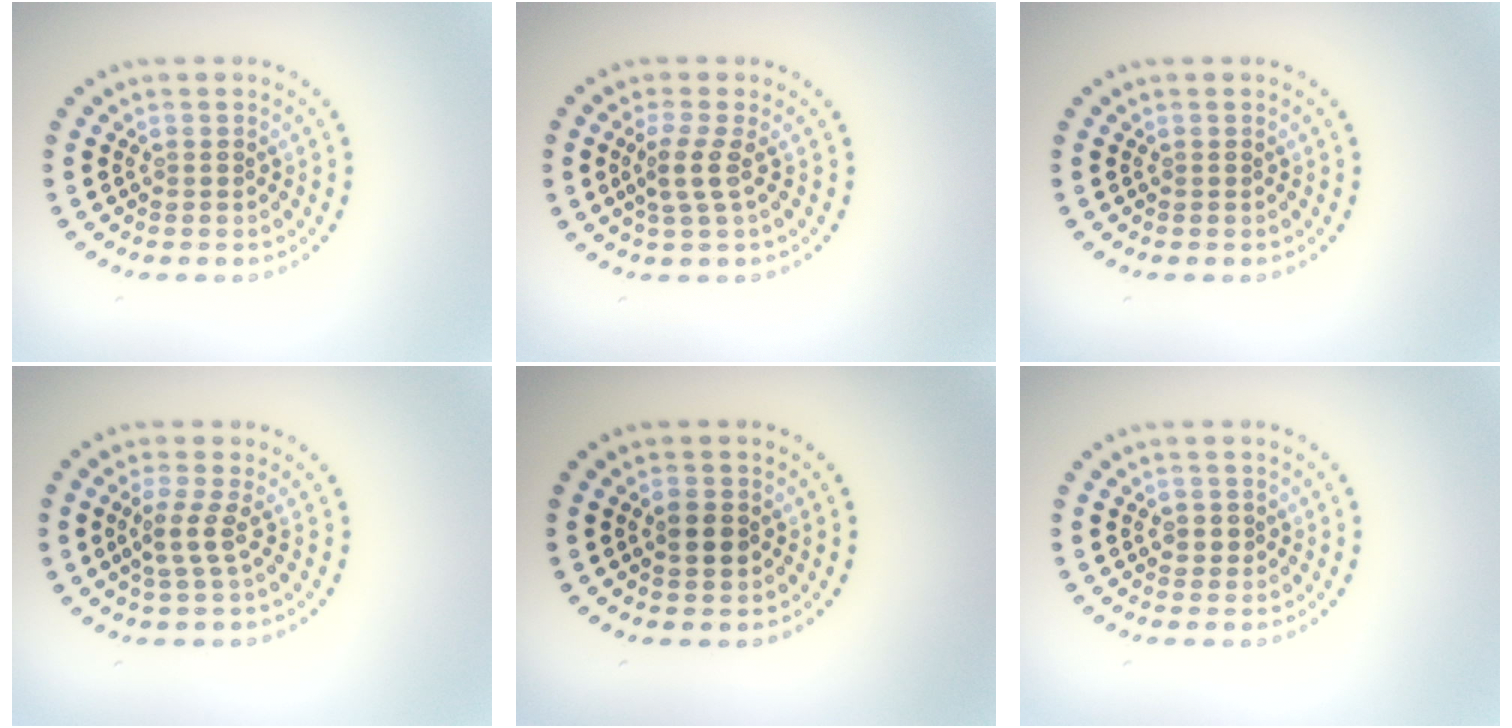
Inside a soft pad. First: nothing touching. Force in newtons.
{"total": 2.1, "press": 1.6, "slide": 1.4}
{"total": 0.0}
{"total": 2.1, "press": 1.5, "slide": 1.5}
{"total": 2.3, "press": 2.3, "slide": 0.0}
{"total": 1.0, "press": 0.9, "slide": 0.5}